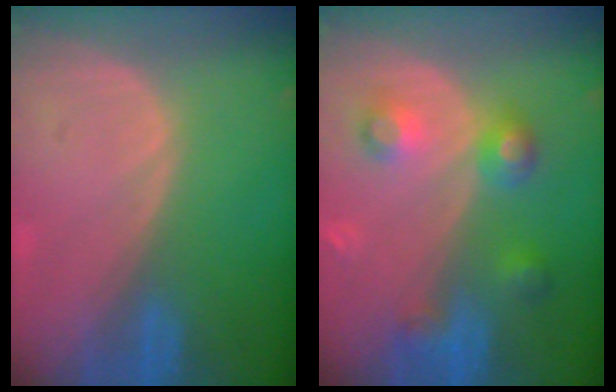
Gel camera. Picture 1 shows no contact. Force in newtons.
{"total": 5.9, "press": 5.8, "slide": 0.4}